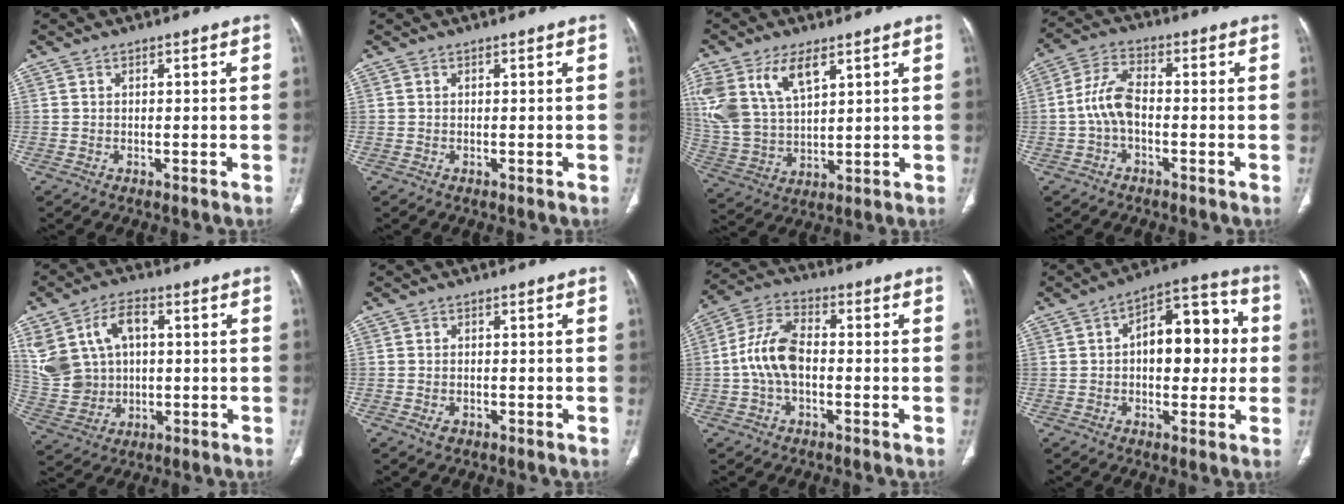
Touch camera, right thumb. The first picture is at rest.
{"total": 0.0}
{"total": 15.1, "force": [7.5, 8.0, 10.5], "torque": [-0.215, -0.018, 0.158]}
{"total": 7.0, "force": [-1.2, 3.7, 5.8], "torque": [-0.123, 0.024, -0.030]}
{"total": 14.3, "force": [3.4, 10.3, 9.2], "torque": [-0.175, 0.011, 0.078]}
{"total": 1.7, "force": [-0.8, 1.1, 1.0], "torque": [-0.018, 0.005, -0.009]}
{"total": 9.8, "force": [-1.0, 5.6, 8.0], "torque": [-0.161, 0.030, -0.027]}
{"total": 14.8, "force": [1.2, 8.4, 12.2], "torque": [-0.130, 0.035, 0.010]}